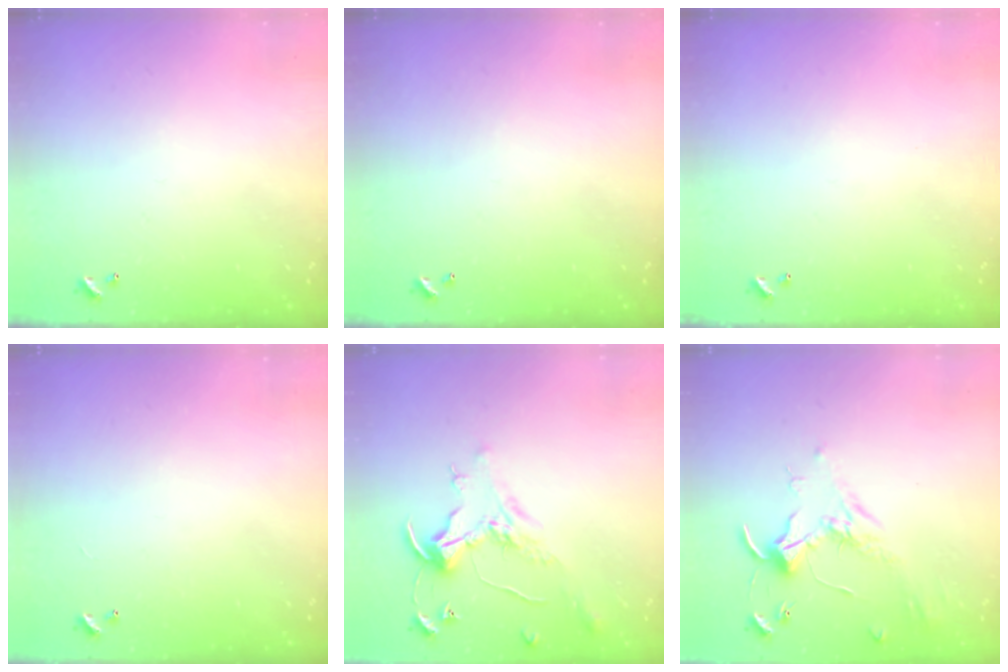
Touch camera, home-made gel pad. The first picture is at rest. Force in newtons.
{"total": 0.0}
{"total": 0.0}
{"total": 2.6, "press": 2.6, "slide": 0.3}
{"total": 0.8, "press": 0.0, "slide": 0.8}
{"total": 1.7, "press": 1.6, "slide": 0.4}